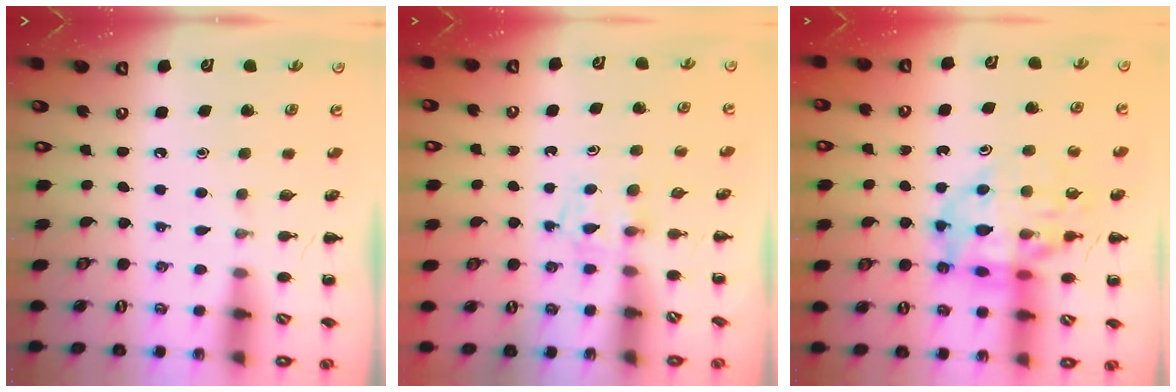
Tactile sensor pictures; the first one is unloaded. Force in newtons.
{"total": 2.4, "press": 2.1, "slide": 1.1}
{"total": 16.0, "press": 15.6, "slide": 3.8}